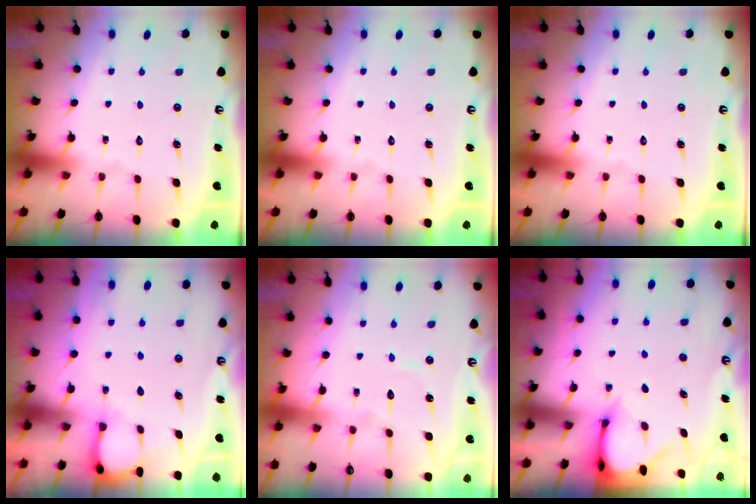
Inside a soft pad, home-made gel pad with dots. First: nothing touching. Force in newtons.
{"total": 0.0}
{"total": 0.0}
{"total": 2.9, "press": 2.9, "slide": 0.4}
{"total": 4.7, "press": 4.7, "slide": 0.5}
{"total": 3.4, "press": 3.4, "slide": 0.3}